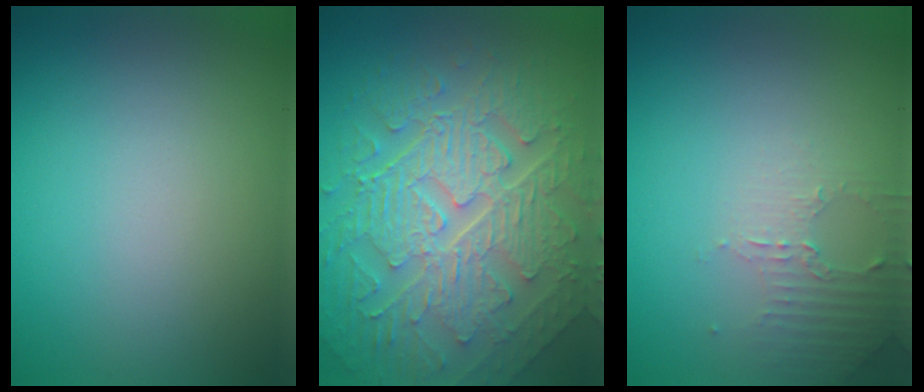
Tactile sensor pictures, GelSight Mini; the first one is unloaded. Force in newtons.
{"total": 10.2, "press": 6.8, "slide": 7.5}
{"total": 2.2, "press": 2.1, "slide": 0.6}